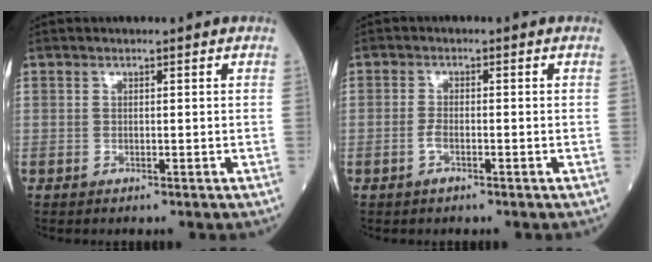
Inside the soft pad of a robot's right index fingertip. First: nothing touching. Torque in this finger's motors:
{"motor_torque": [0.29, -0.16, 0.19, 0.05]}